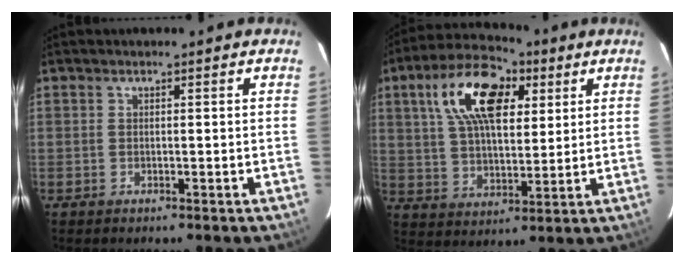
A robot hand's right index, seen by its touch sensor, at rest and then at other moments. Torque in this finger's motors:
{"motor_torque": [1.59, 0.54, 0.68, 0.21]}